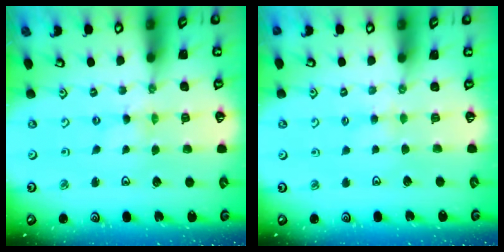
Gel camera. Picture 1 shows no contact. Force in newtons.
{"total": 3.0, "press": 2.9, "slide": 0.4}